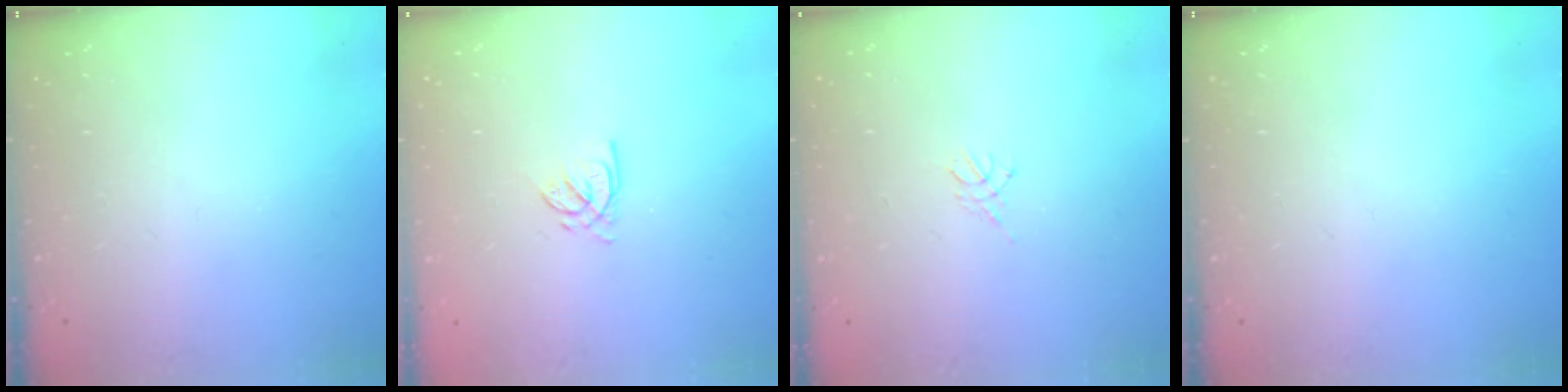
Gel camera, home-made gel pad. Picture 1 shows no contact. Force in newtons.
{"total": 2.5, "press": 2.5, "slide": 0.3}
{"total": 3.0, "press": 2.9, "slide": 0.6}
{"total": 0.0}